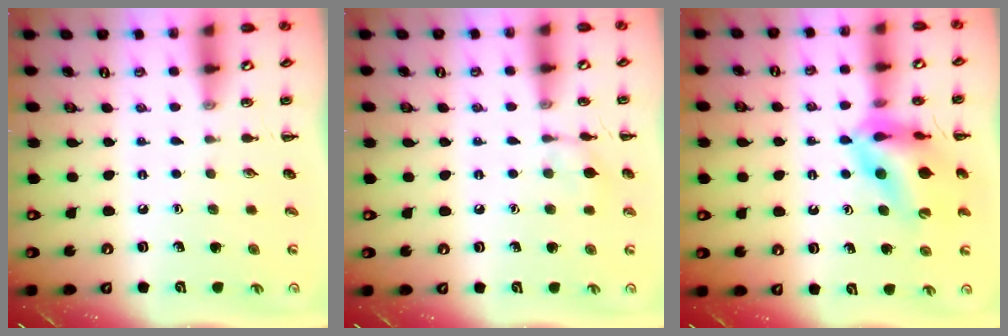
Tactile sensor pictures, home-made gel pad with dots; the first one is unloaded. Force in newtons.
{"total": 7.7, "press": 7.4, "slide": 1.9}
{"total": 14.4, "press": 13.6, "slide": 4.8}